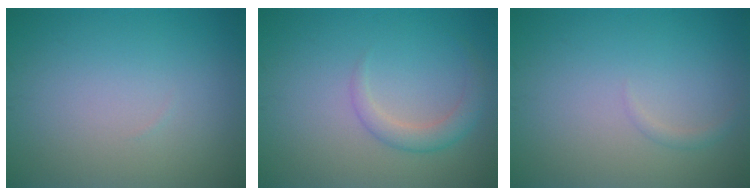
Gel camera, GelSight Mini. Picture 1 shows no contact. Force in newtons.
{"total": 2.3, "press": 2.2, "slide": 0.1}
{"total": 0.7, "press": 0.7, "slide": 0.1}